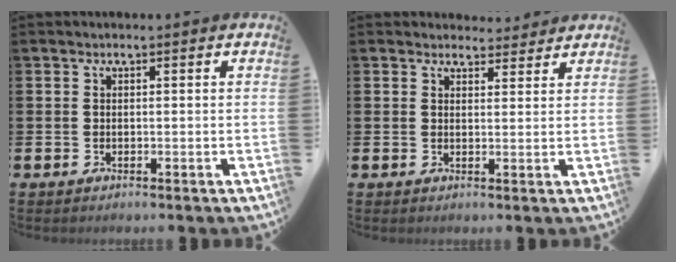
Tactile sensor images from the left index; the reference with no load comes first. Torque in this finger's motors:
{"motor_torque": [0.16, -0.16, 0.08, 0.00]}